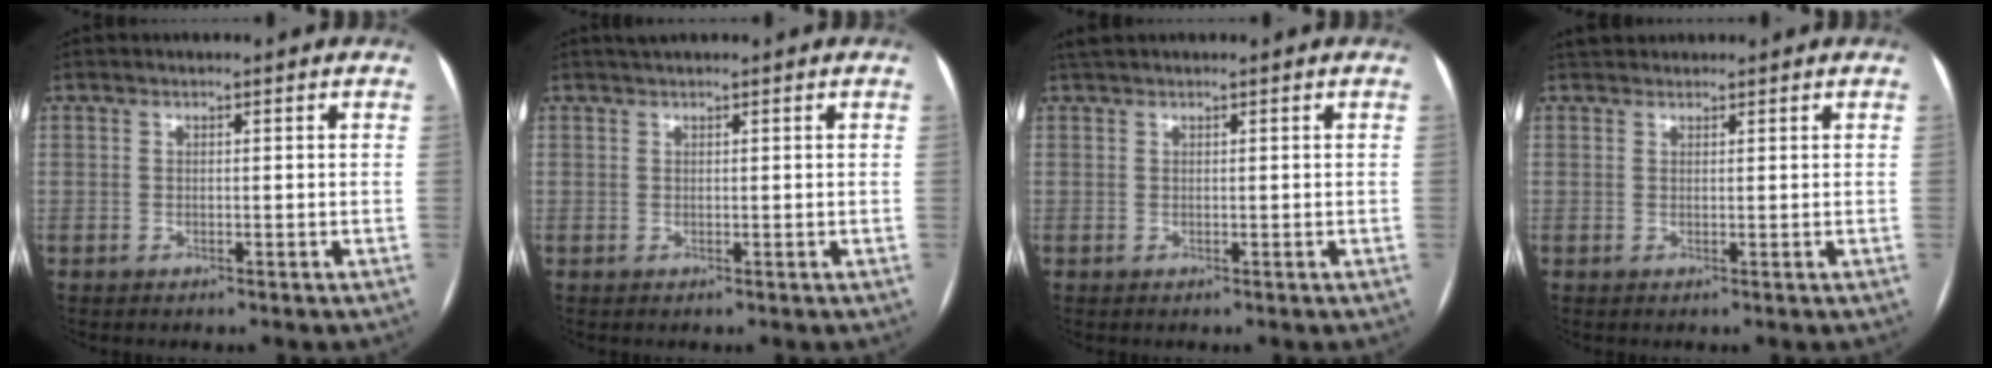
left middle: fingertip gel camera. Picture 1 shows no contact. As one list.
[{"total": 1.4, "force": [1.2, 0.1, 0.7], "torque": [-0.009, 0.019, 0.023]}, {"total": 1.4, "force": [1.2, 0.1, 0.5], "torque": [-0.013, 0.020, 0.027]}, {"total": 2.5, "force": [2.3, 0.9, 0.4], "torque": [-0.006, 0.029, 0.038]}]